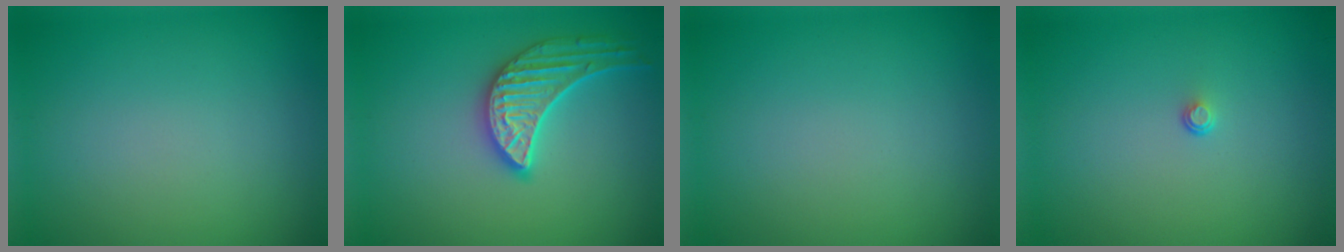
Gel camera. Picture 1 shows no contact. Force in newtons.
{"total": 3.8, "press": 3.7, "slide": 0.9}
{"total": 0.0}
{"total": 0.5, "press": 0.3, "slide": 0.5}